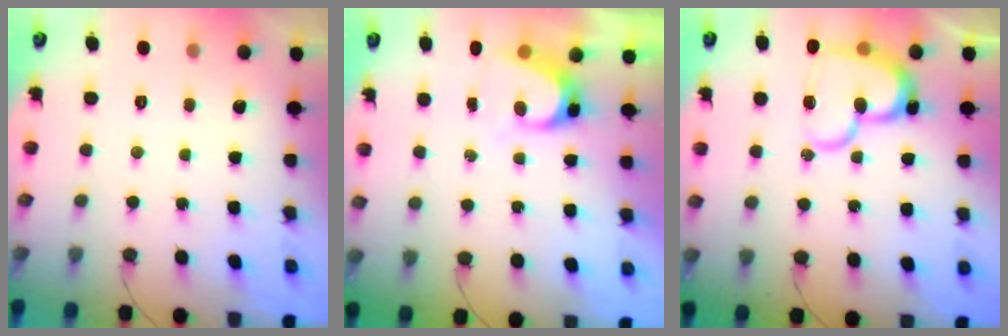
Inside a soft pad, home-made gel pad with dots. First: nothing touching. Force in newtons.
{"total": 4.4, "press": 4.4, "slide": 0.5}
{"total": 17.2, "press": 17.2, "slide": 1.5}